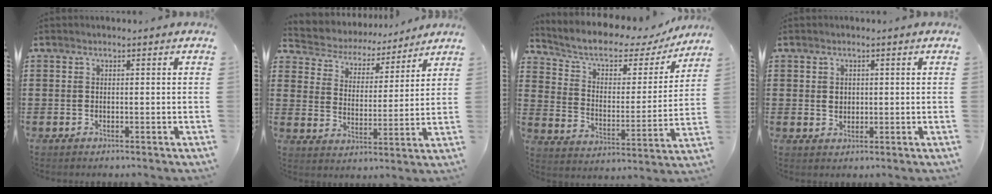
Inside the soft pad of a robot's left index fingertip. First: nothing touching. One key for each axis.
{"total": 4.5, "fx": 4.4, "fy": 0.8, "fz": -0.1, "tx": -0.028, "ty": -0.036, "tz": 0.070}
{"total": 6.0, "fx": 4.3, "fy": 2.9, "fz": 2.9, "tx": -0.080, "ty": -0.025, "tz": 0.069}
{"total": 1.6, "fx": 0.4, "fy": 1.4, "fz": 0.8, "tx": -0.010, "ty": 0.005, "tz": 0.006}